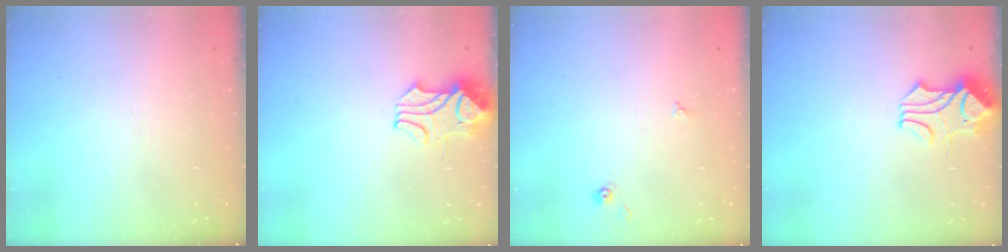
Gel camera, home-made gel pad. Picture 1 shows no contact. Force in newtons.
{"total": 2.4, "press": 2.2, "slide": 0.8}
{"total": 2.2, "press": 2.1, "slide": 0.3}
{"total": 1.9, "press": 1.6, "slide": 1.0}